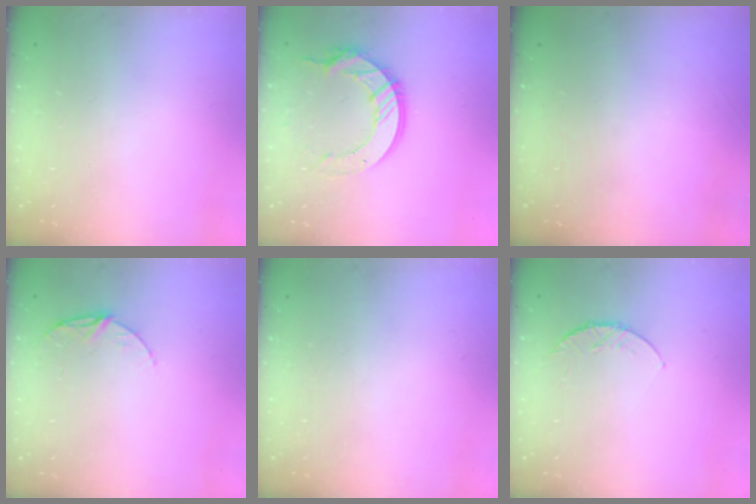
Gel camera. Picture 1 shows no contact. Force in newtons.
{"total": 12.6, "press": 12.6, "slide": 1.2}
{"total": 0.0}
{"total": 7.6, "press": 7.6, "slide": 0.6}
{"total": 0.0}
{"total": 5.7, "press": 5.7, "slide": 0.7}